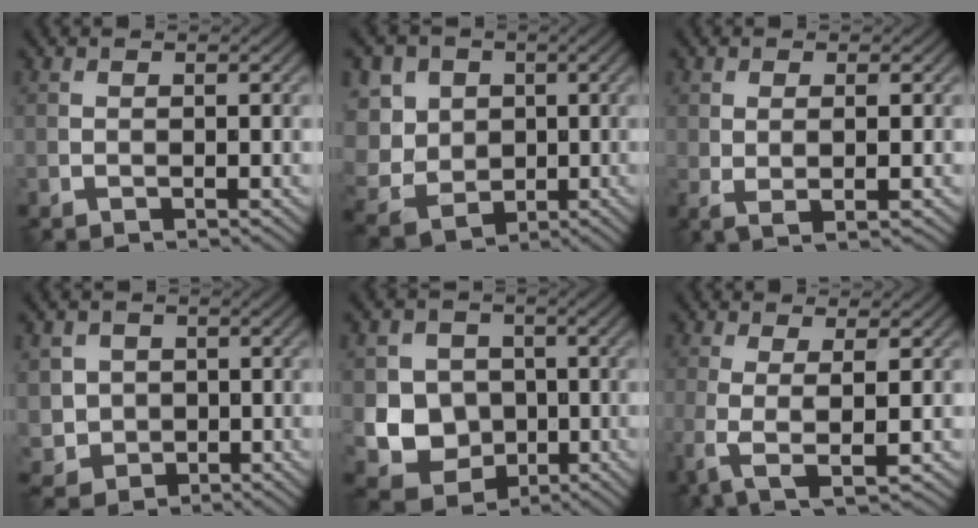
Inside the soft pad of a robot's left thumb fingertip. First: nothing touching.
{"total": 9.8, "force": [0.3, 8.5, 4.9], "torque": [-0.166, -0.001, -0.010]}
{"total": 2.3, "force": [0.2, 0.4, 2.3], "torque": [-0.048, -0.003, 0.005]}
{"total": 4.0, "force": [0.3, 3.9, 1.0], "torque": [-0.036, -0.008, 0.002]}
{"total": 8.1, "force": [-1.2, 7.1, 3.6], "torque": [-0.079, -0.025, -0.037]}
{"total": 4.3, "force": [0.2, 0.9, 4.2], "torque": [-0.090, -0.004, 0.002]}